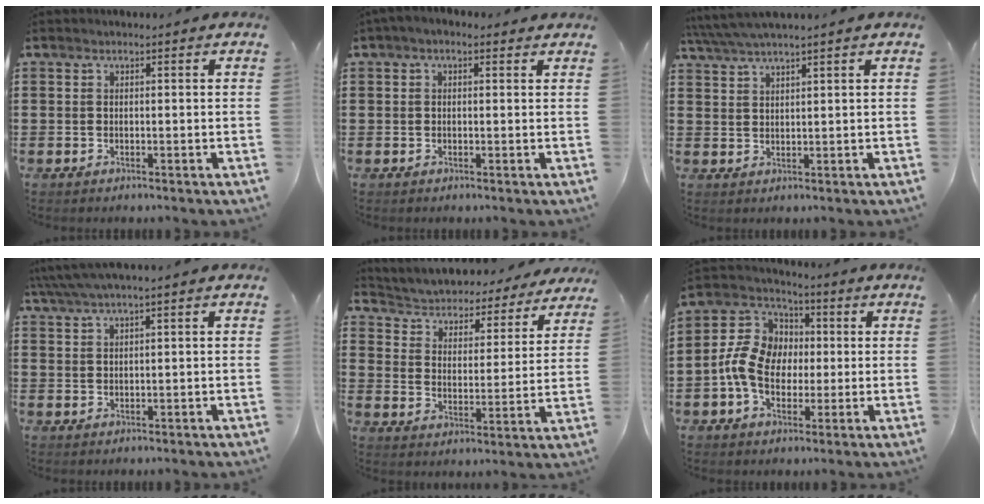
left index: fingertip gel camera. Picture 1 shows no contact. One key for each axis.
{"total": 1.3, "fx": -0.1, "fy": 0.7, "fz": 1.1, "tx": -0.021, "ty": 0.005, "tz": -0.002}
{"total": 3.2, "fx": 2.7, "fy": -0.4, "fz": 1.6, "tx": -0.039, "ty": -0.004, "tz": 0.049}
{"total": 2.0, "fx": 1.2, "fy": -0.3, "fz": 1.6, "tx": -0.033, "ty": 0.000, "tz": 0.021}
{"total": 3.4, "fx": 3.4, "fy": 0.4, "fz": -0.1, "tx": -0.020, "ty": -0.034, "tz": 0.047}
{"total": 9.6, "fx": -1.0, "fy": 7.5, "fz": 5.9, "tx": -0.155, "ty": 0.018, "tz": -0.022}